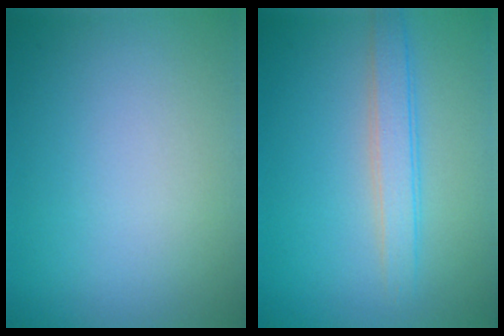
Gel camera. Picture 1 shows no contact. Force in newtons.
{"total": 2.7, "press": 2.7, "slide": 0.0}